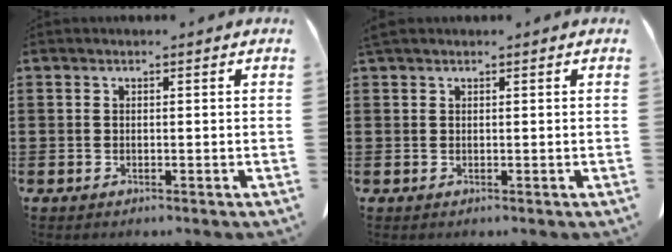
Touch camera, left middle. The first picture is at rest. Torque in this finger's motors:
{"motor_torque": [0.39, 0.28, 0.30, 0.12]}